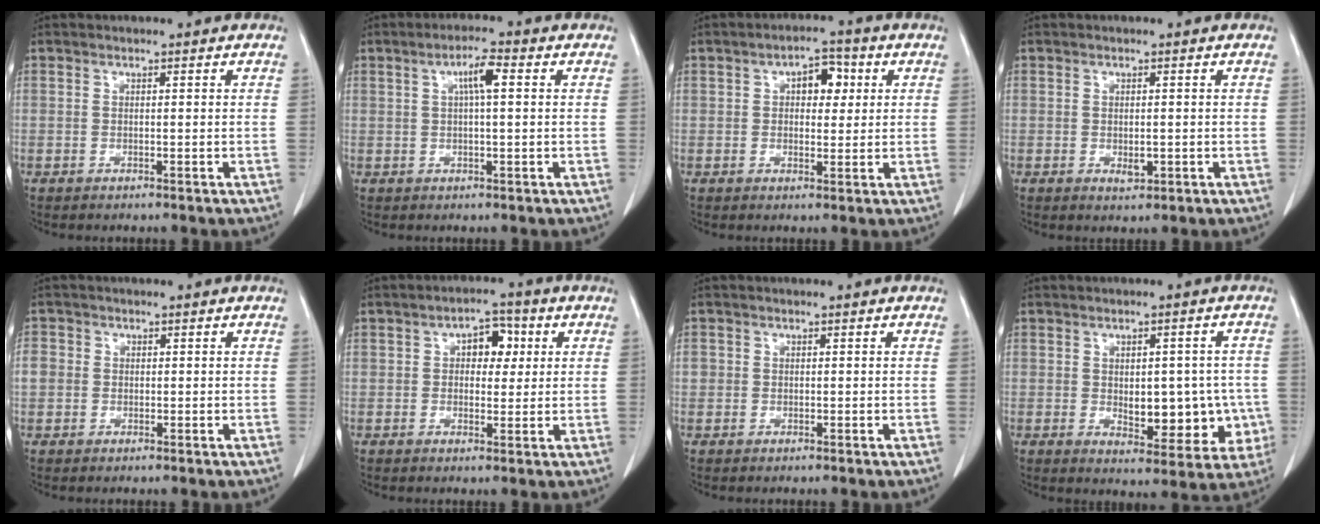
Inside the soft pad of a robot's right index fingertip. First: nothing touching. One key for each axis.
{"total": 4.0, "fx": 1.0, "fy": 0.5, "fz": 3.9, "tx": -0.070, "ty": 0.009, "tz": 0.017}
{"total": 5.0, "fx": 1.4, "fy": 2.8, "fz": 3.9, "tx": -0.055, "ty": 0.016, "tz": 0.019}
{"total": 1.7, "fx": -0.4, "fy": 0.9, "fz": 1.4, "tx": -0.024, "ty": -0.003, "tz": -0.001}
{"total": 4.9, "fx": 0.3, "fy": 4.6, "fz": 1.7, "tx": -0.050, "ty": 0.019, "tz": 0.008}
{"total": 5.1, "fx": 1.3, "fy": 3.1, "fz": 3.8, "tx": -0.052, "ty": 0.017, "tz": 0.019}
{"total": 1.2, "fx": 0.1, "fy": 1.2, "fz": 0.2, "tx": 0.010, "ty": 0.005, "tz": -0.002}
{"total": 10.4, "fx": -1.2, "fy": 5.7, "fz": 8.7, "tx": -0.096, "ty": 0.011, "tz": 0.003}